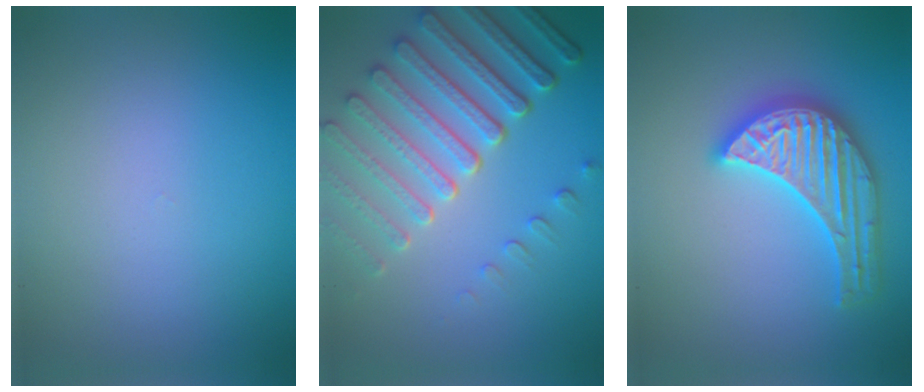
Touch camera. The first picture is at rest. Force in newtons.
{"total": 7.9, "press": 5.8, "slide": 5.4}
{"total": 5.6, "press": 5.5, "slide": 0.8}